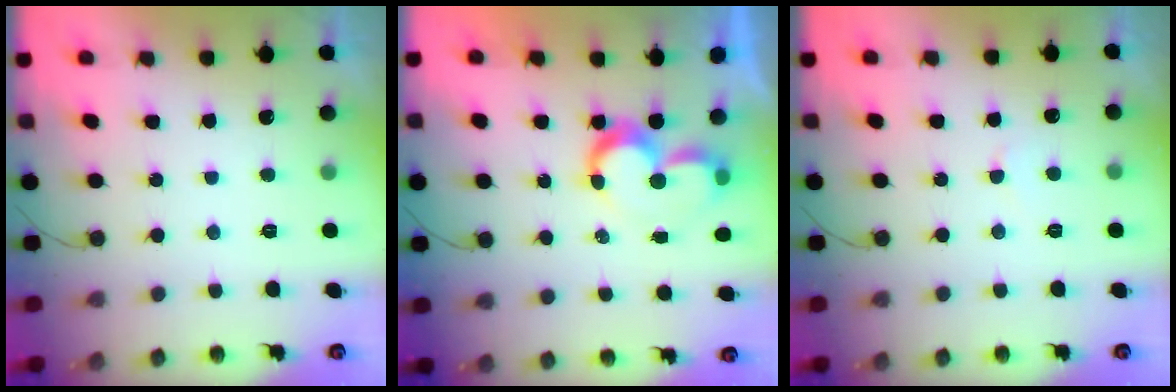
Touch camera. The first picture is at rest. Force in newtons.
{"total": 8.4, "press": 8.3, "slide": 0.6}
{"total": 2.4, "press": 2.4, "slide": 0.2}